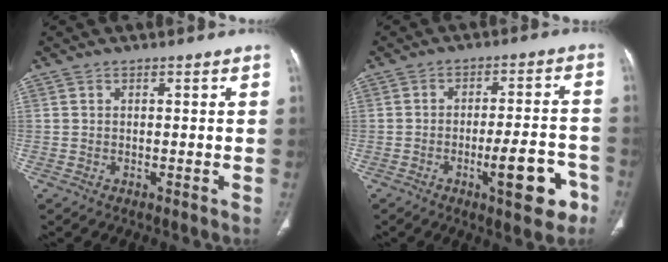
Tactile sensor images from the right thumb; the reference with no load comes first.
{"total": 10.8, "force": [-5.0, 3.1, 9.0], "torque": [-0.118, 0.031, -0.066]}